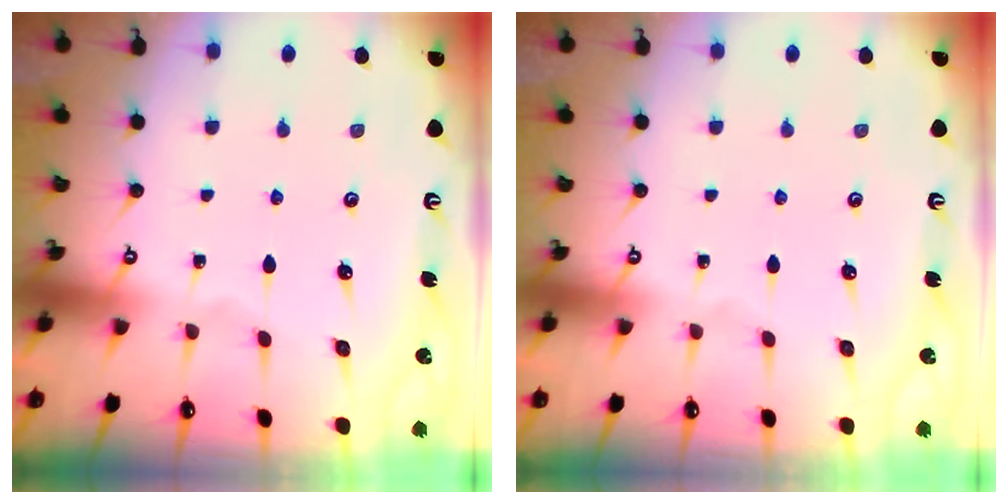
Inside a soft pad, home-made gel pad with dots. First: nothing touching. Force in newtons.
{"total": 0.0}